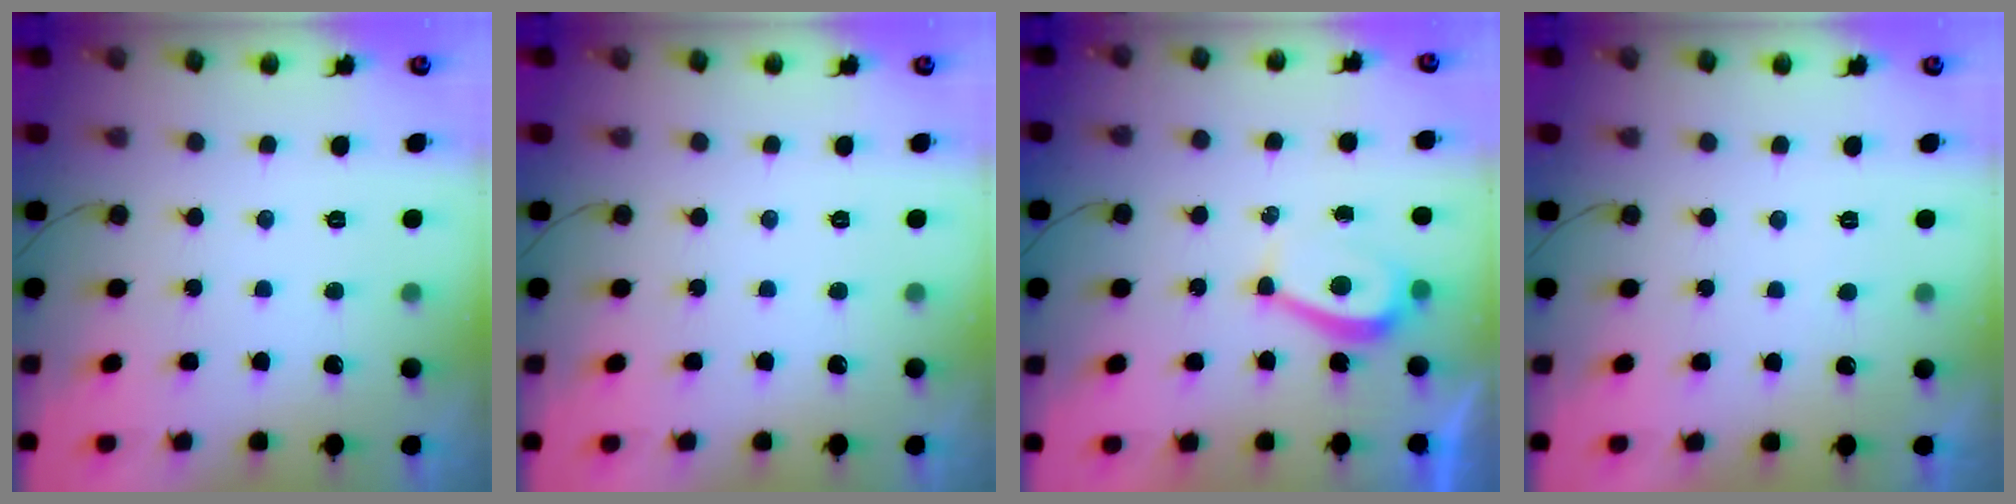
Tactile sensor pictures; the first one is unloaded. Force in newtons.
{"total": 0.0}
{"total": 5.0, "press": 5.0, "slide": 0.7}
{"total": 0.9, "press": 0.8, "slide": 0.4}